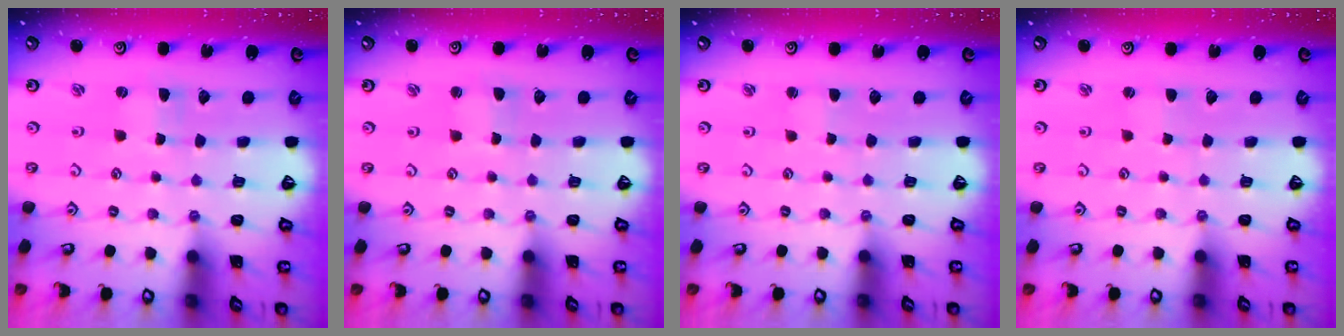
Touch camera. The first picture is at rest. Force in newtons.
{"total": 0.8, "press": 0.8, "slide": 0.1}
{"total": 1.6, "press": 1.6, "slide": 0.3}
{"total": 1.6, "press": 1.6, "slide": 0.3}